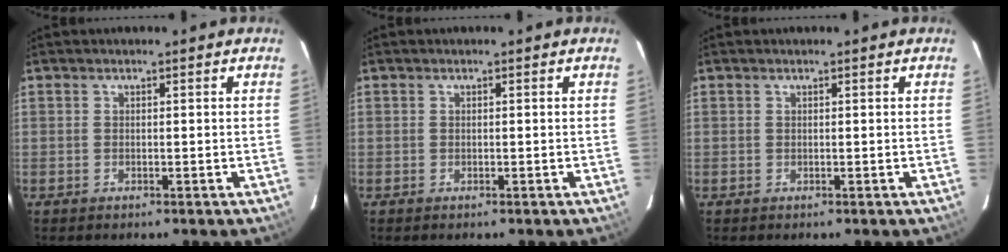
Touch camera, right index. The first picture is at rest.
{"total": 0.0}
{"total": 0.0}